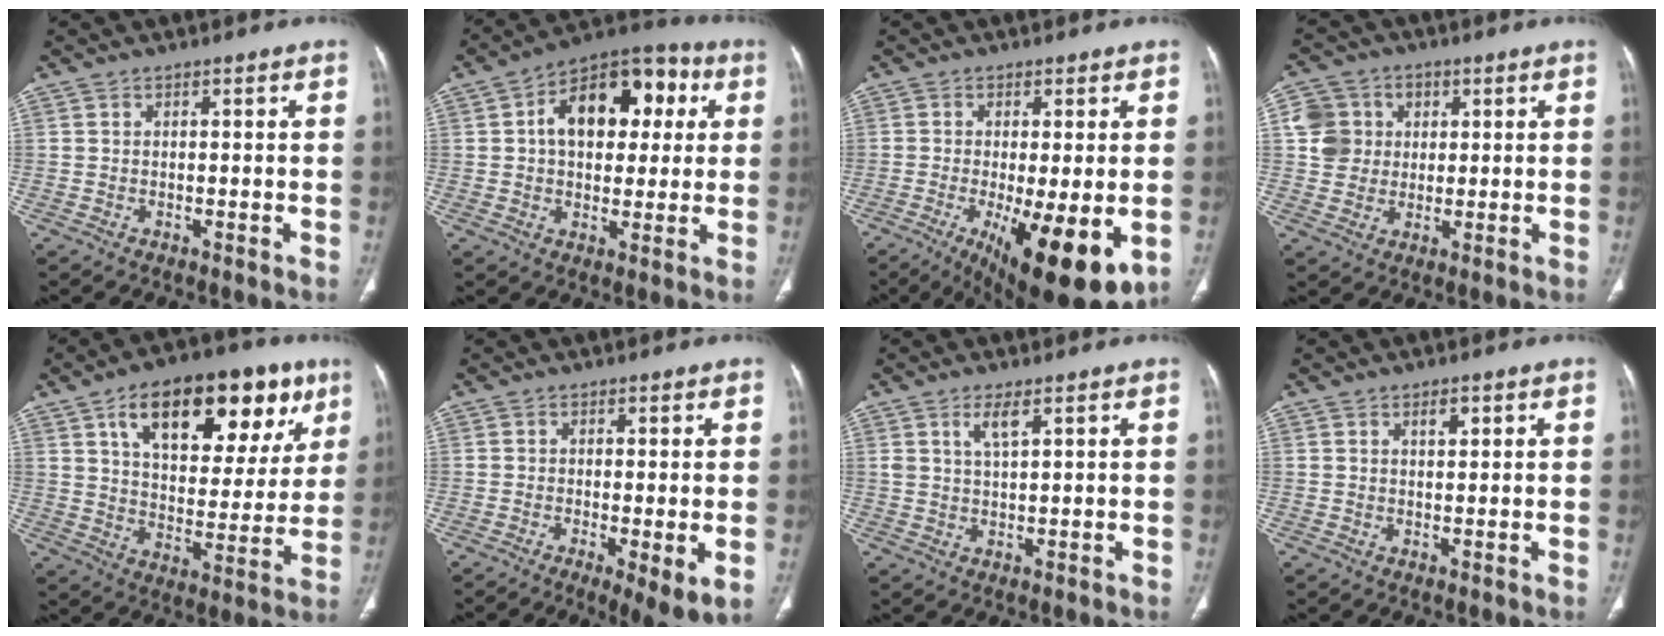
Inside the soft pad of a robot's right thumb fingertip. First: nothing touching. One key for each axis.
{"total": 17.1, "fx": 3.8, "fy": 10.8, "fz": 12.7, "tx": -0.147, "ty": 0.025, "tz": 0.050}
{"total": 15.7, "fx": -4.6, "fy": 4.5, "fz": 14.3, "tx": -0.190, "ty": -0.027, "tz": -0.055}
{"total": 9.3, "fx": 2.0, "fy": 8.6, "fz": 3.0, "tx": -0.025, "ty": 0.004, "tz": 0.034}
{"total": 25.5, "fx": 12.2, "fy": 12.8, "fz": 18.4, "tx": -0.228, "ty": -0.005, "tz": 0.186}
{"total": 6.9, "fx": -1.9, "fy": 1.6, "fz": 6.4, "tx": -0.104, "ty": -0.021, "tz": -0.030}
{"total": 3.6, "fx": 2.0, "fy": 1.1, "fz": 2.8, "tx": -0.055, "ty": -0.011, "tz": 0.043}
{"total": 2.1, "fx": 1.1, "fy": 1.0, "fz": 1.5, "tx": -0.019, "ty": -0.005, "tz": 0.020}